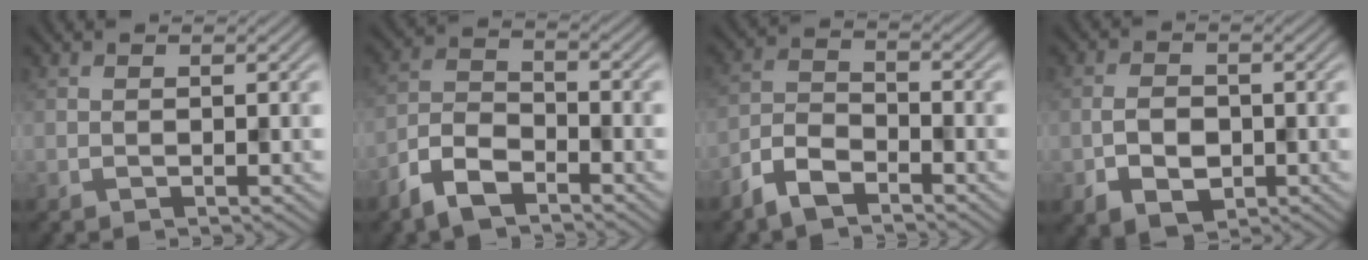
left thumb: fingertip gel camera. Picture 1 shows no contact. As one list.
[{"total": 6.7, "force": [-4.8, 2.8, 3.8], "torque": [-0.078, -0.003, -0.111]}, {"total": 5.6, "force": [-4.2, 2.2, 3.0], "torque": [-0.065, -0.003, -0.098]}, {"total": 4.2, "force": [-1.3, 2.9, 2.7], "torque": [-0.053, -0.007, -0.025]}]